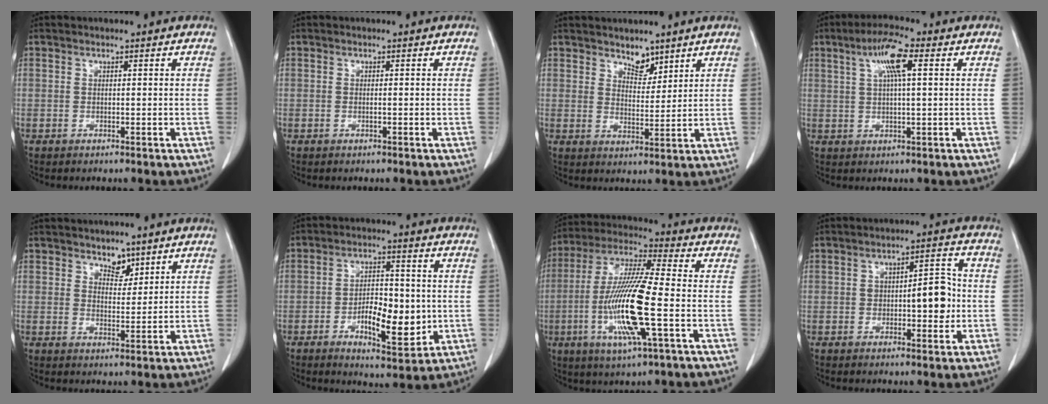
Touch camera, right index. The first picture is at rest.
{"total": 0.0}
{"total": 3.8, "force": [3.1, 1.8, 1.3], "torque": [-0.017, -0.006, 0.056]}
{"total": 6.6, "force": [2.4, 0.8, 6.1], "torque": [-0.117, 0.013, 0.043]}
{"total": 3.3, "force": [2.5, 1.8, 1.1], "torque": [-0.013, -0.006, 0.044]}
{"total": 10.1, "force": [-2.1, 3.9, 9.1], "torque": [-0.149, 0.003, -0.028]}
{"total": 16.2, "force": [-3.7, 1.2, 15.7], "torque": [-0.321, -0.015, -0.071]}
{"total": 7.3, "force": [-0.5, 2.9, 6.7], "torque": [-0.089, 0.021, -0.003]}